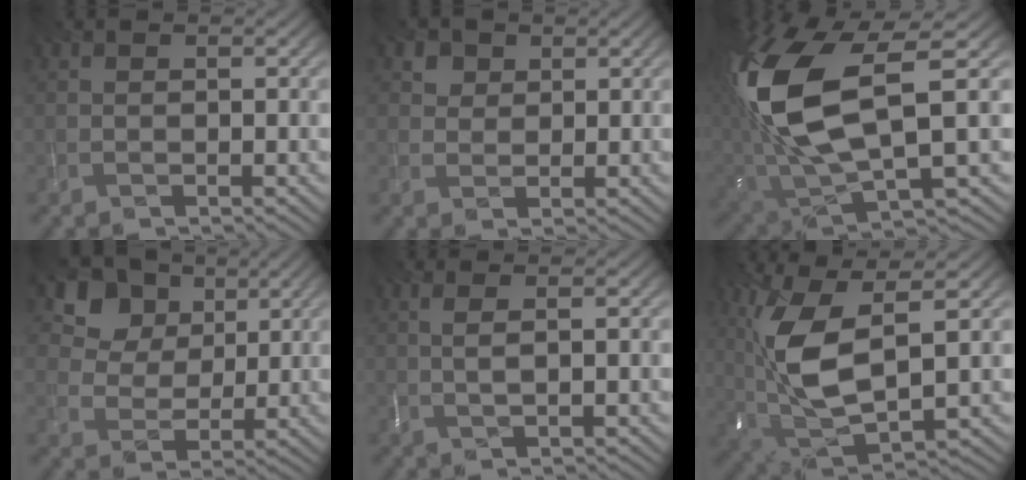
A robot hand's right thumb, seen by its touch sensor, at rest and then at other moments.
{"total": 3.2, "force": [1.8, 2.4, 1.1], "torque": [-0.036, -0.008, 0.038]}
{"total": 15.4, "force": [2.3, 7.3, 13.4], "torque": [-0.317, -0.010, 0.052]}
{"total": 9.8, "force": [5.5, 6.9, 4.2], "torque": [-0.113, -0.011, 0.110]}
{"total": 2.1, "force": [0.7, 0.4, 2.0], "torque": [-0.039, 0.007, 0.012]}
{"total": 12.3, "force": [2.1, 4.8, 11.1], "torque": [-0.261, -0.005, 0.049]}